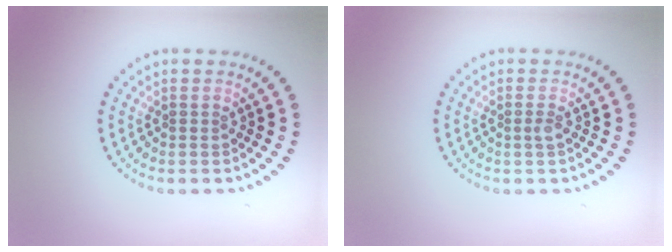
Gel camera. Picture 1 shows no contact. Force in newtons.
{"total": 0.8, "press": 0.5, "slide": 0.6}